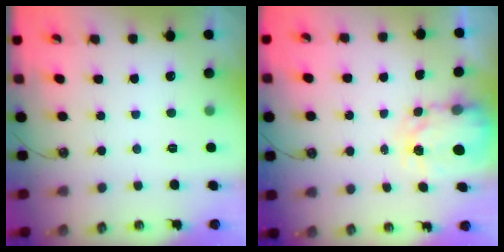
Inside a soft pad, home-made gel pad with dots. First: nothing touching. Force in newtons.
{"total": 4.0, "press": 4.0, "slide": 0.2}